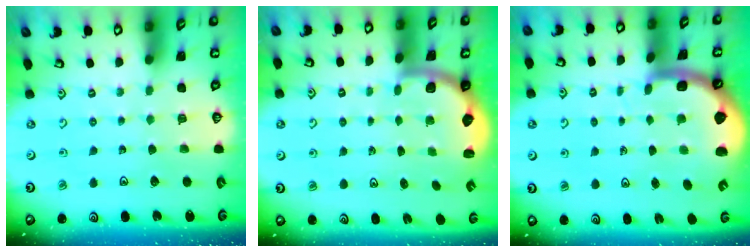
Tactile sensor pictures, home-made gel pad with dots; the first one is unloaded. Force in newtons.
{"total": 2.4, "press": 1.7, "slide": 1.6}
{"total": 4.6, "press": 4.3, "slide": 1.8}